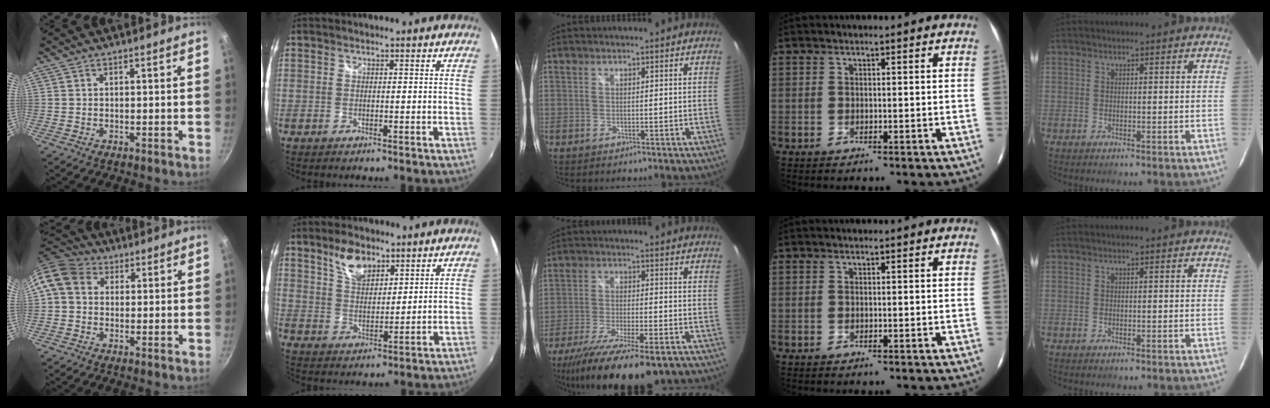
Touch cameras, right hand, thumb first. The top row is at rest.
{"thumb": {"total": 9.7, "force": [2.3, 7.9, 5.0], "torque": [-0.080, 0.017, 0.023]}, "index": {"total": 7.2, "force": [4.8, 3.5, 4.1], "torque": [-0.070, 0.007, 0.089]}, "middle": {"total": 18.4, "force": [-13.2, 4.7, 11.9], "torque": [-0.235, -0.062, -0.214]}}